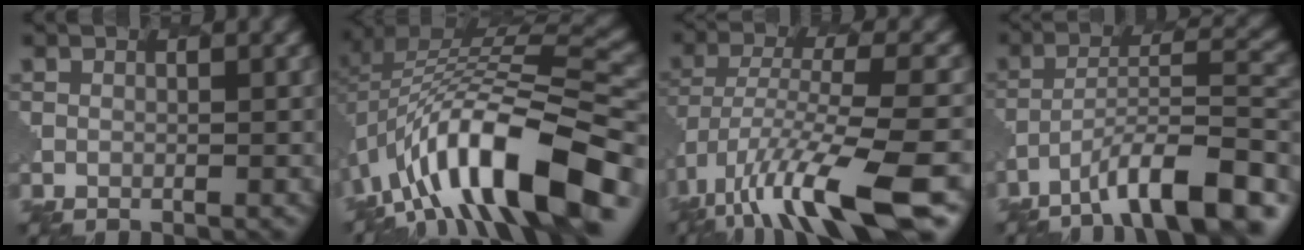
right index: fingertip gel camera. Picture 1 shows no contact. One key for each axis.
{"total": 13.8, "fx": -5.8, "fy": 5.2, "fz": 11.4, "tx": -0.193, "ty": 0.025, "tz": -0.093}
{"total": 11.3, "fx": -6.7, "fy": 2.6, "fz": 8.8, "tx": -0.167, "ty": -0.003, "tz": -0.109}
{"total": 10.3, "fx": -7.4, "fy": 2.4, "fz": 6.8, "tx": -0.104, "ty": 0.018, "tz": -0.122}